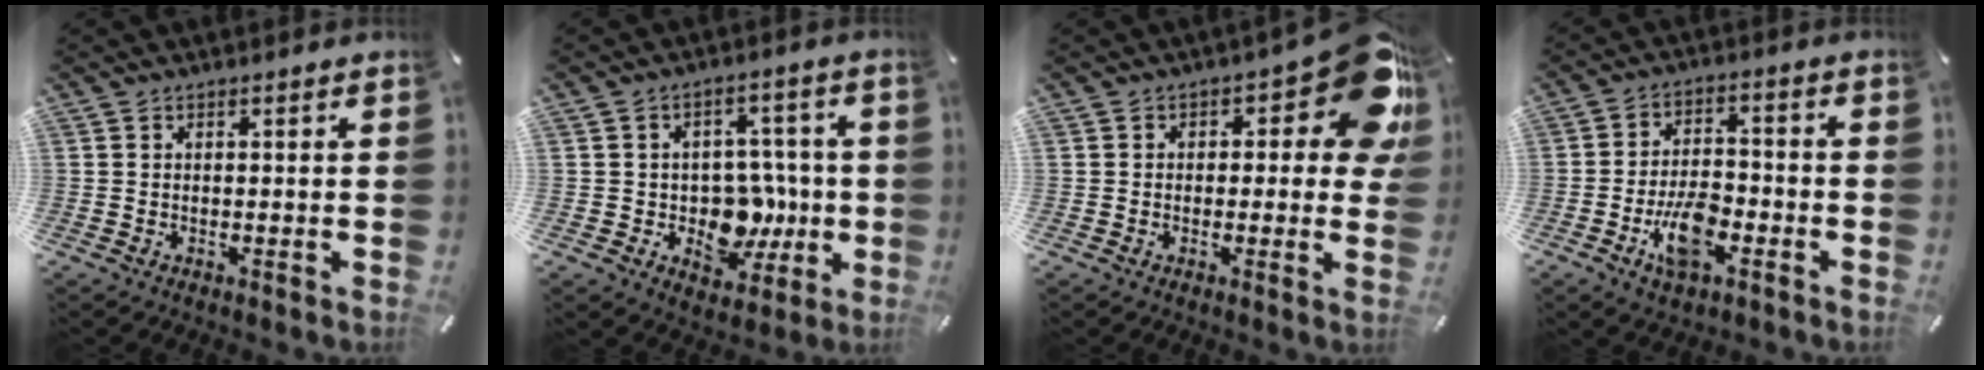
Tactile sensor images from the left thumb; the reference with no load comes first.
{"total": 11.3, "force": [-1.6, 9.5, 6.0], "torque": [-0.066, 0.011, -0.016]}
{"total": 13.4, "force": [4.8, 5.9, 11.1], "torque": [-0.133, -0.036, 0.082]}
{"total": 10.3, "force": [-4.7, 5.4, 7.4], "torque": [-0.145, 0.019, -0.081]}